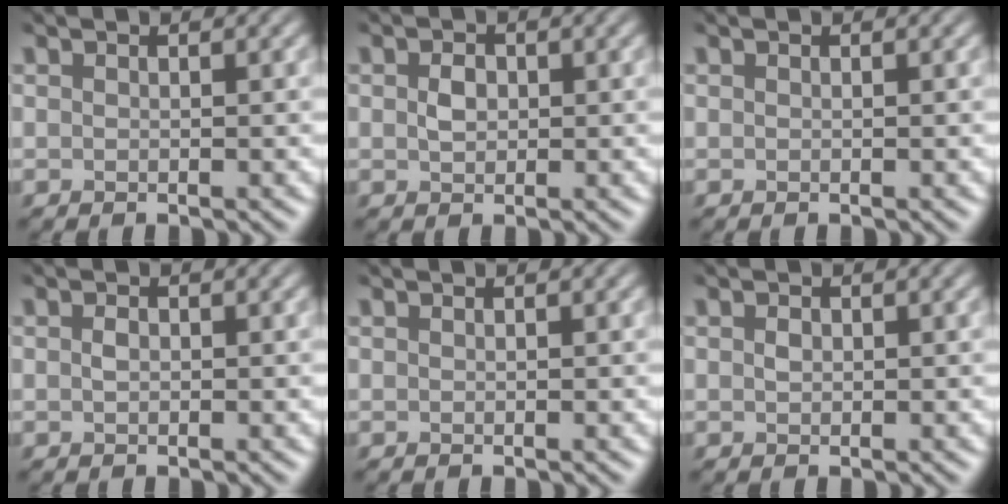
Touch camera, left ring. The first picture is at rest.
{"total": 1.2, "force": [-0.5, 0.8, 0.7], "torque": [-0.013, -0.002, -0.013]}
{"total": 0.0}
{"total": 0.6, "force": [-0.5, 0.3, 0.3], "torque": [-0.003, -0.001, -0.012]}
{"total": 0.0}
{"total": 0.5, "force": [-0.3, 0.3, 0.3], "torque": [-0.005, -0.002, -0.007]}